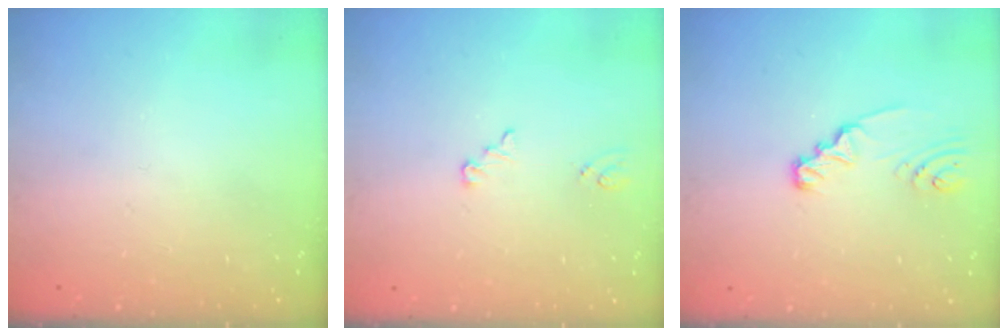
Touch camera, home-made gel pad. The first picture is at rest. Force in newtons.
{"total": 2.6, "press": 2.5, "slide": 0.3}
{"total": 2.4, "press": 2.4, "slide": 0.1}